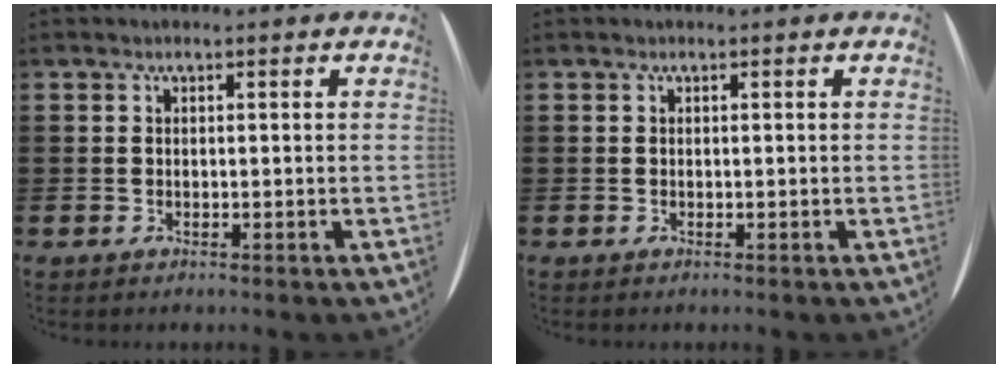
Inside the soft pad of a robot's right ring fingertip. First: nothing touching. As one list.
[{"total": 0.0}]